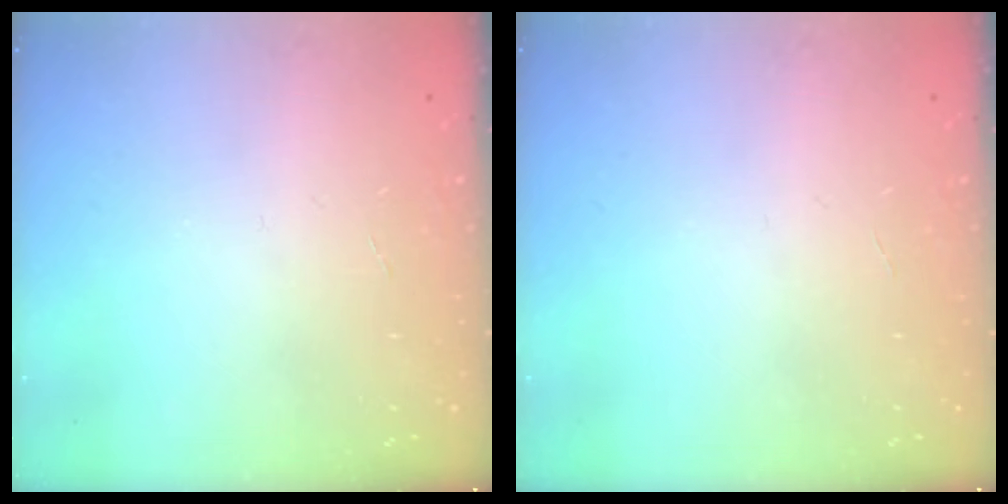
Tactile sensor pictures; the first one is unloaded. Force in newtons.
{"total": 0.0}